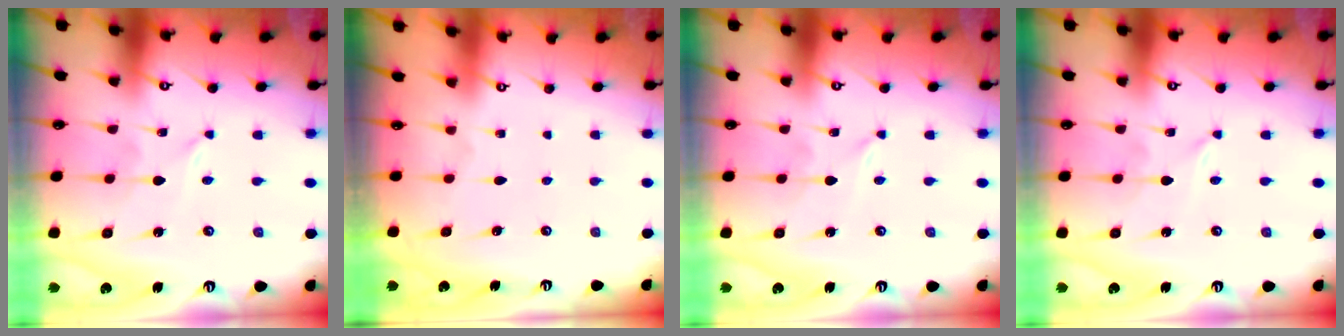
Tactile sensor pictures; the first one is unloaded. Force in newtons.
{"total": 0.0}
{"total": 0.0}
{"total": 0.0}